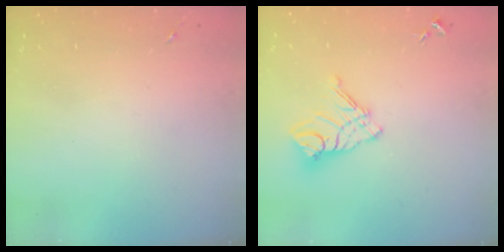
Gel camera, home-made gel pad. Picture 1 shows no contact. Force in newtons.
{"total": 12.6, "press": 12.5, "slide": 1.3}